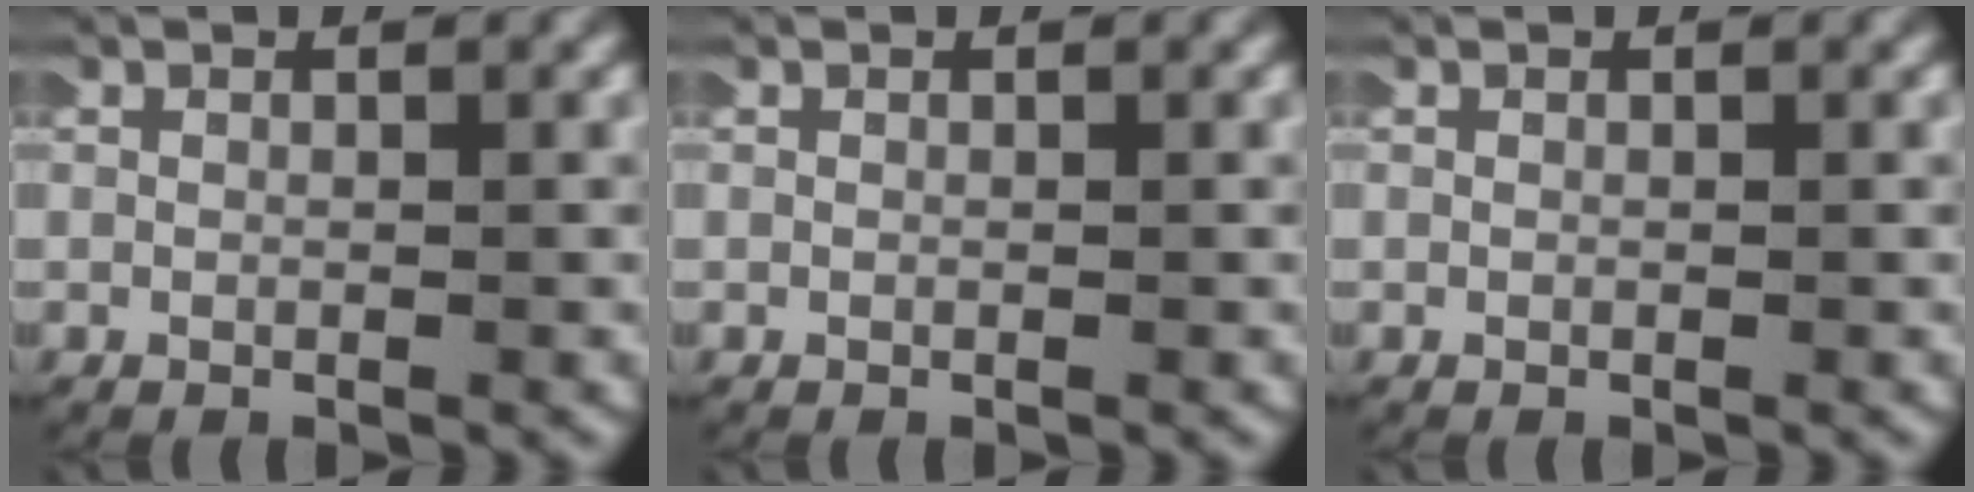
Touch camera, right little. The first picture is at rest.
{"total": 0.0}
{"total": 0.0}